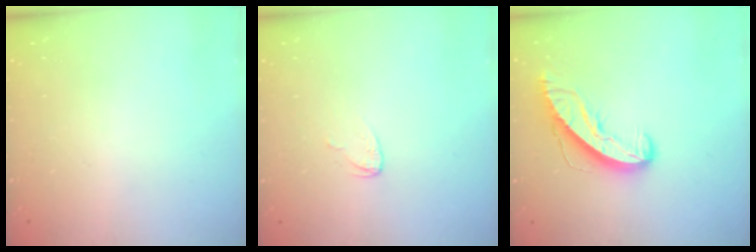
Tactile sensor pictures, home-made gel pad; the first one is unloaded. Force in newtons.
{"total": 3.0, "press": 3.0, "slide": 0.3}
{"total": 9.4, "press": 9.4, "slide": 0.4}